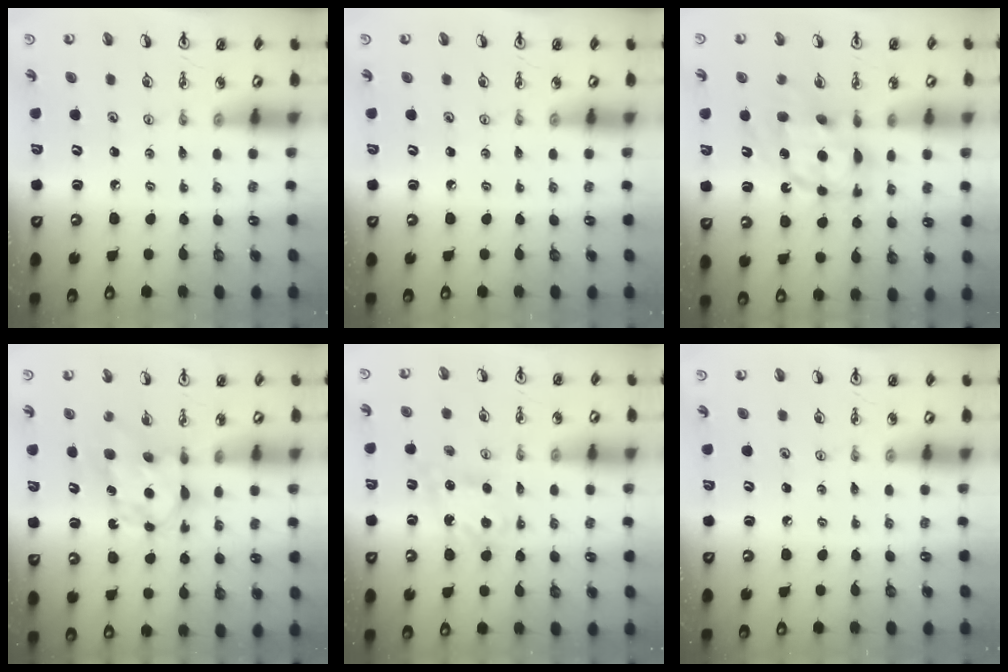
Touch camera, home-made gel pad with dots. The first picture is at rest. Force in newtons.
{"total": 0.0}
{"total": 11.9, "press": 11.8, "slide": 1.4}
{"total": 7.2, "press": 7.2, "slide": 0.5}
{"total": 7.4, "press": 7.4, "slide": 0.5}
{"total": 0.0}